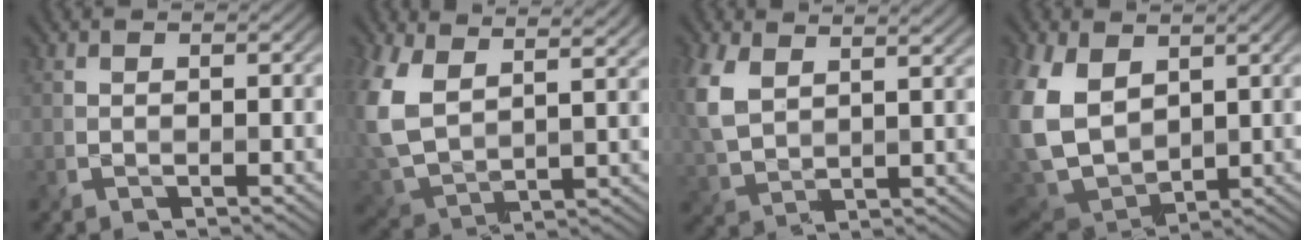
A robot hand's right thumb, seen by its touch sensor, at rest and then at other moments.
{"total": 12.3, "force": [5.9, 6.2, 8.8], "torque": [-0.231, 0.000, 0.118]}
{"total": 8.5, "force": [4.2, 4.2, 6.0], "torque": [-0.176, 0.001, 0.089]}
{"total": 12.2, "force": [3.3, 8.0, 8.5], "torque": [-0.242, -0.009, 0.070]}